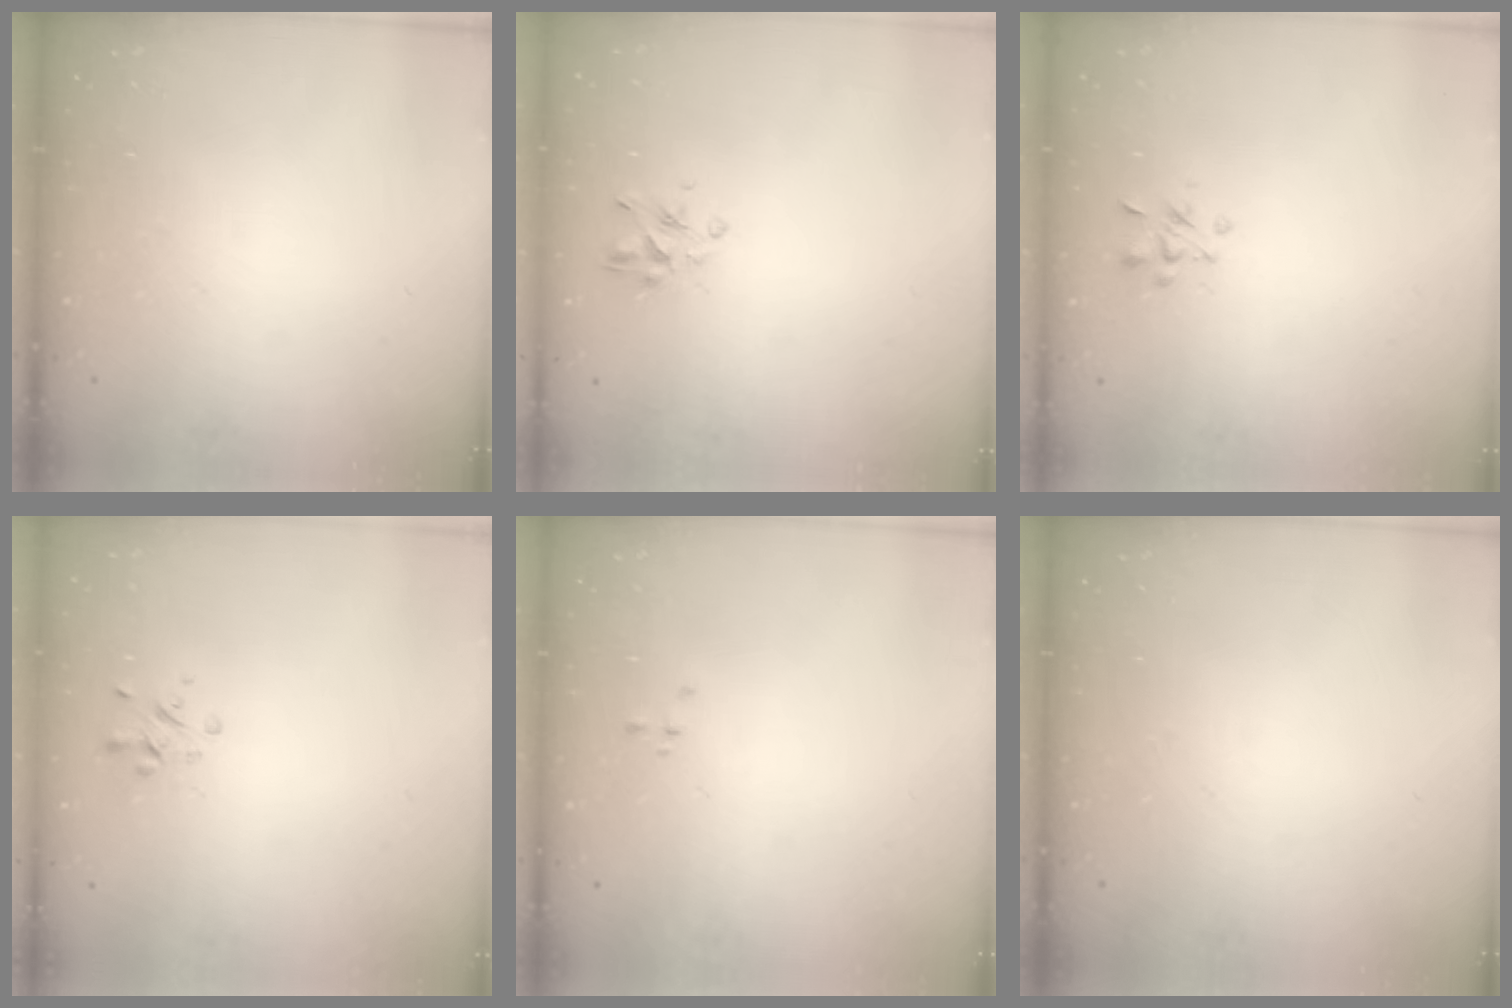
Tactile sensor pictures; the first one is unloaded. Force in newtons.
{"total": 3.0, "press": 2.7, "slide": 1.2}
{"total": 2.7, "press": 2.5, "slide": 1.0}
{"total": 2.0, "press": 1.9, "slide": 0.6}
{"total": 0.0}
{"total": 0.0}